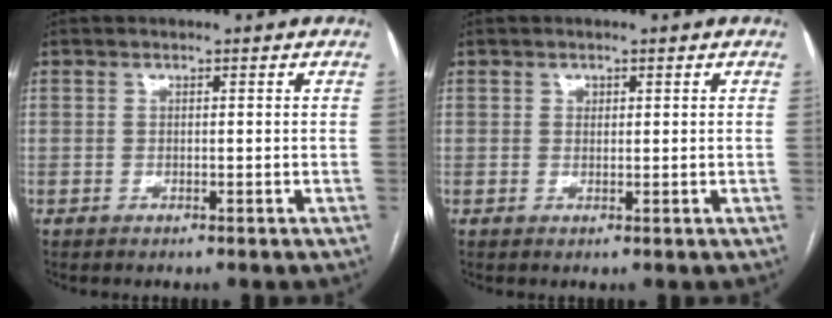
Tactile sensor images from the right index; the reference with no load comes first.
{"total": 0.8, "force": [0.4, 0.7, 0.3], "torque": [0.000, -0.002, 0.005]}